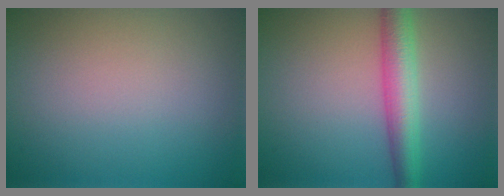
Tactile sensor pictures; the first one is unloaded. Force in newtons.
{"total": 4.6, "press": 4.6, "slide": 0.2}